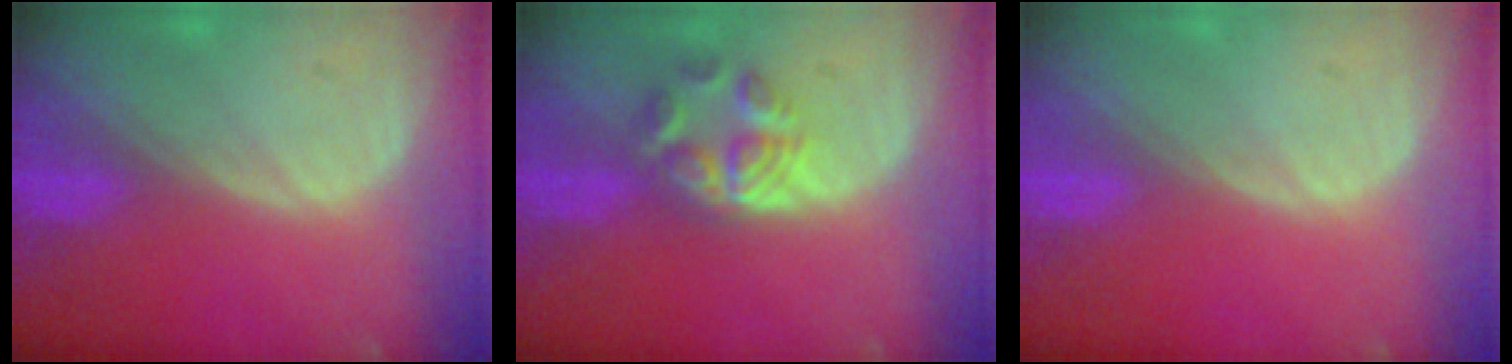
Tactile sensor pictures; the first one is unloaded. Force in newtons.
{"total": 5.9, "press": 5.0, "slide": 3.1}
{"total": 0.0}